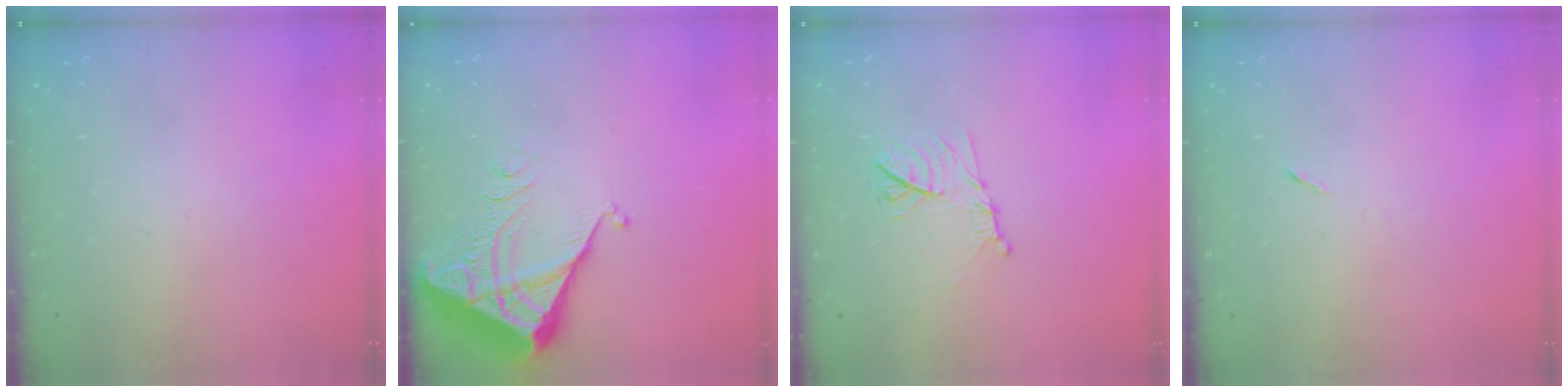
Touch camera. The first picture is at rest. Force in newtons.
{"total": 5.3, "press": 5.3, "slide": 0.7}
{"total": 11.2, "press": 11.2, "slide": 0.5}
{"total": 5.2, "press": 4.8, "slide": 2.1}